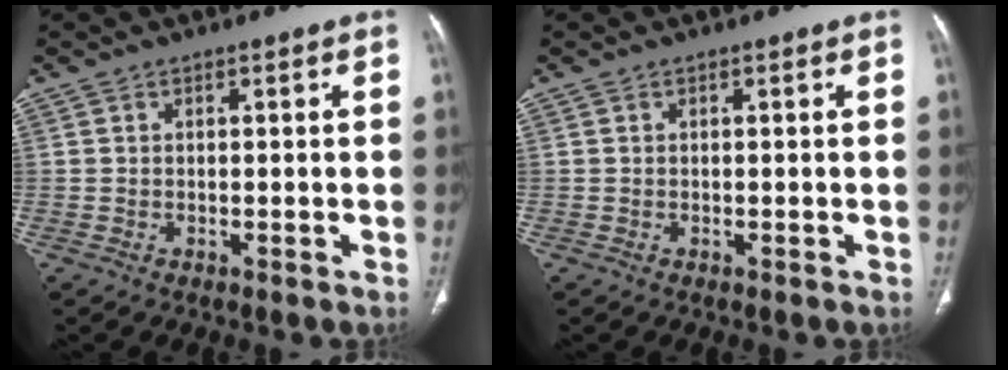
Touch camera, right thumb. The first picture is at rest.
{"total": 0.0}